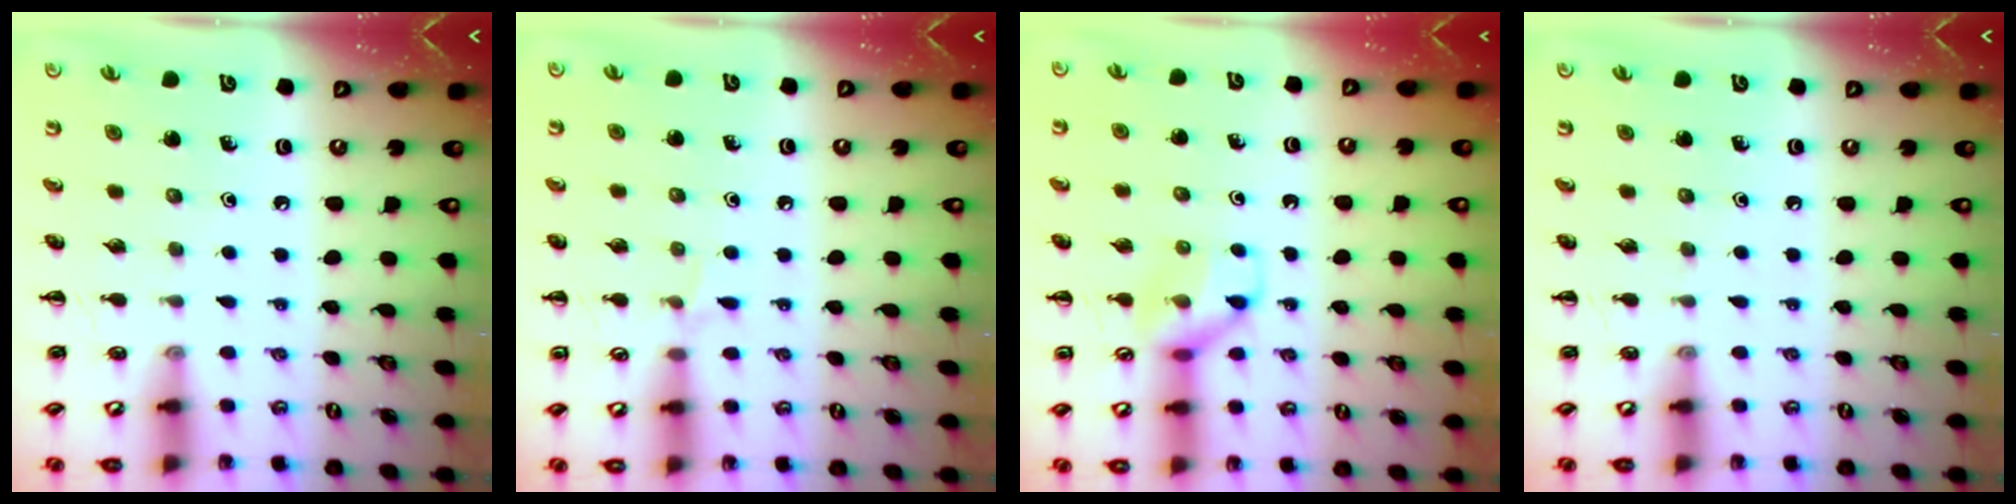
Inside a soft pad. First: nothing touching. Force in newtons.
{"total": 4.3, "press": 4.1, "slide": 1.5}
{"total": 9.6, "press": 9.6, "slide": 0.7}
{"total": 0.0}